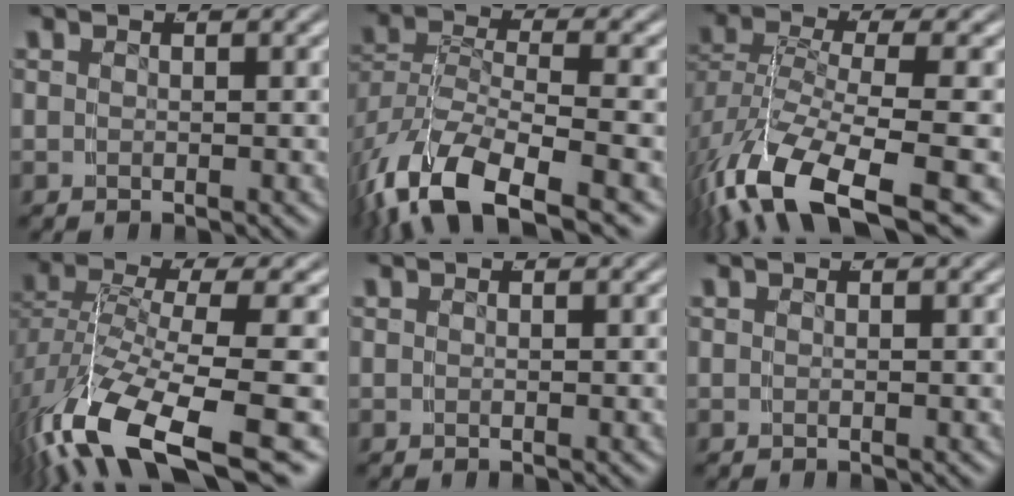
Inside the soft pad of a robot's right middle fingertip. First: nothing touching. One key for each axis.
{"total": 10.2, "fx": -5.7, "fy": 5.4, "fz": 6.5, "tx": -0.149, "ty": -0.041, "tz": -0.069}
{"total": 9.3, "fx": -6.0, "fy": 3.6, "fz": 6.0, "tx": -0.148, "ty": -0.045, "tz": -0.070}
{"total": 9.6, "fx": -6.4, "fy": 2.9, "fz": 6.5, "tx": -0.139, "ty": -0.034, "tz": -0.086}
{"total": 0.0}
{"total": 0.0}